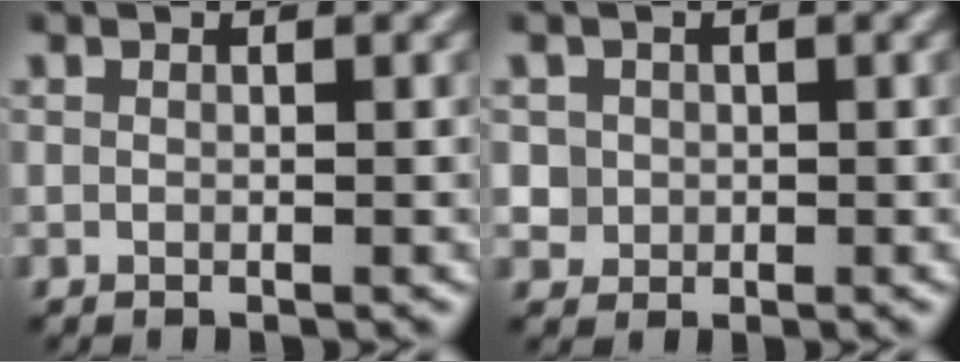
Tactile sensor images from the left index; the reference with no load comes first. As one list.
[{"total": 1.6, "force": [0.2, 1.6, 0.3], "torque": [0.001, -0.003, 0.018]}]